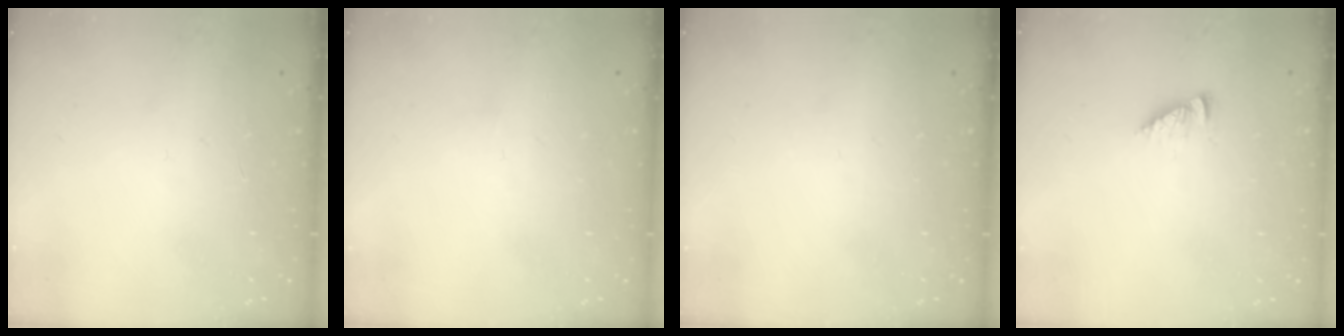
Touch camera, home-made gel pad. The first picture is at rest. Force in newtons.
{"total": 0.0}
{"total": 0.0}
{"total": 2.5, "press": 2.5, "slide": 0.1}